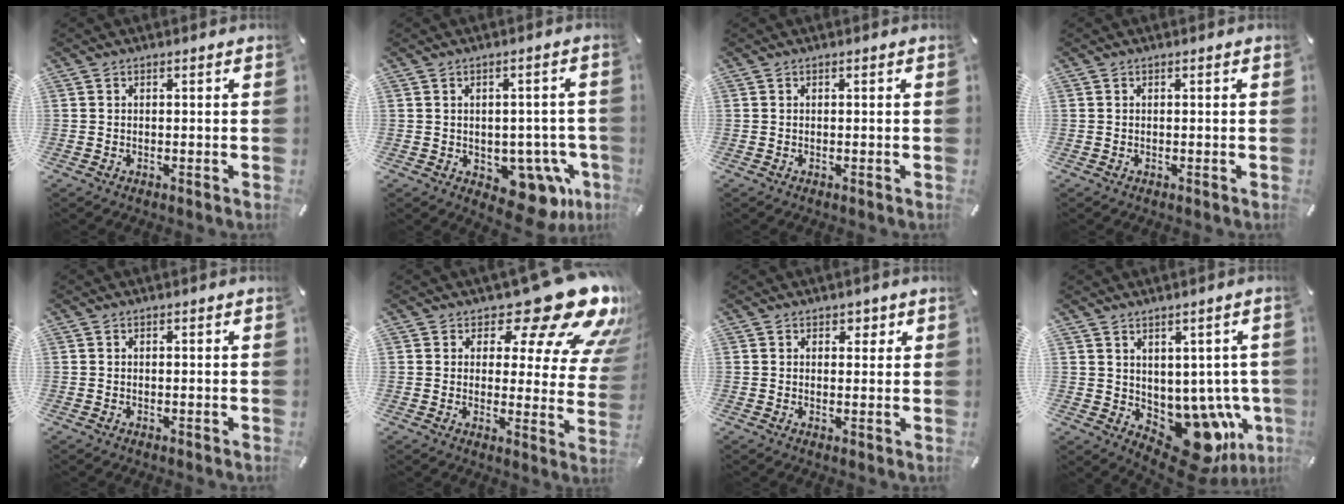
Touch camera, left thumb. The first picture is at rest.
{"total": 9.2, "force": [-3.5, 6.0, 6.1], "torque": [-0.041, -0.002, -0.056]}
{"total": 0.0}
{"total": 0.0}
{"total": 0.0}
{"total": 19.1, "force": [12.7, 7.1, 12.4], "torque": [-0.158, -0.093, 0.205]}
{"total": 2.5, "force": [1.3, 2.0, 0.6], "torque": [0.008, -0.005, 0.016]}
{"total": 11.7, "force": [-3.6, 8.4, 7.3], "torque": [-0.057, -0.016, -0.040]}